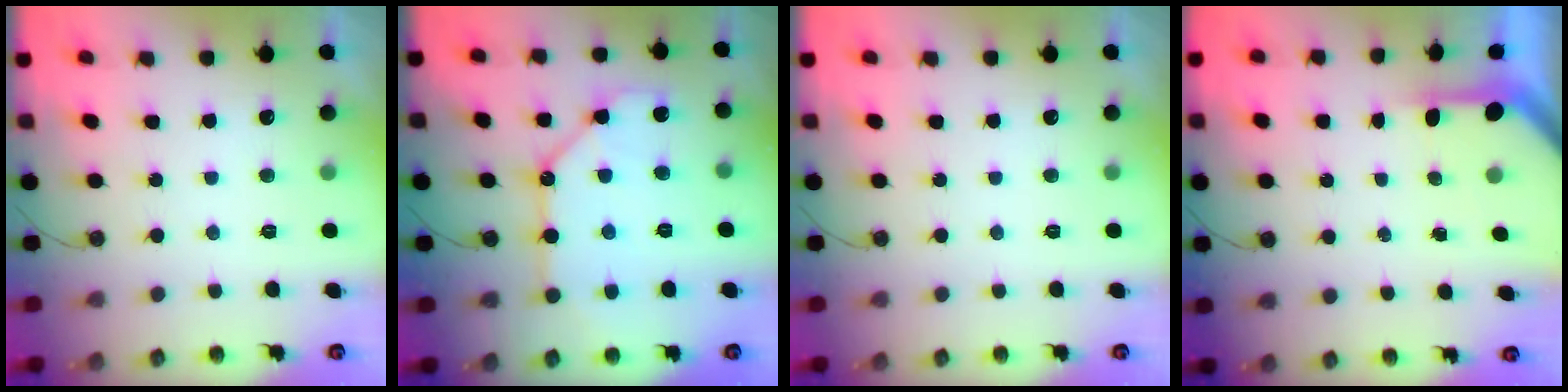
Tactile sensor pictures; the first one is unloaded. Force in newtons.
{"total": 12.1, "press": 12.1, "slide": 0.4}
{"total": 0.0}
{"total": 3.8, "press": 3.8, "slide": 0.3}